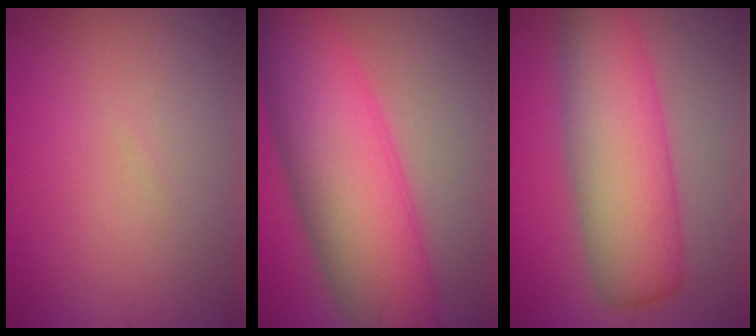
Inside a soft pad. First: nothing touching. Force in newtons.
{"total": 11.7, "press": 11.7, "slide": 0.1}
{"total": 8.5, "press": 8.5, "slide": 0.2}